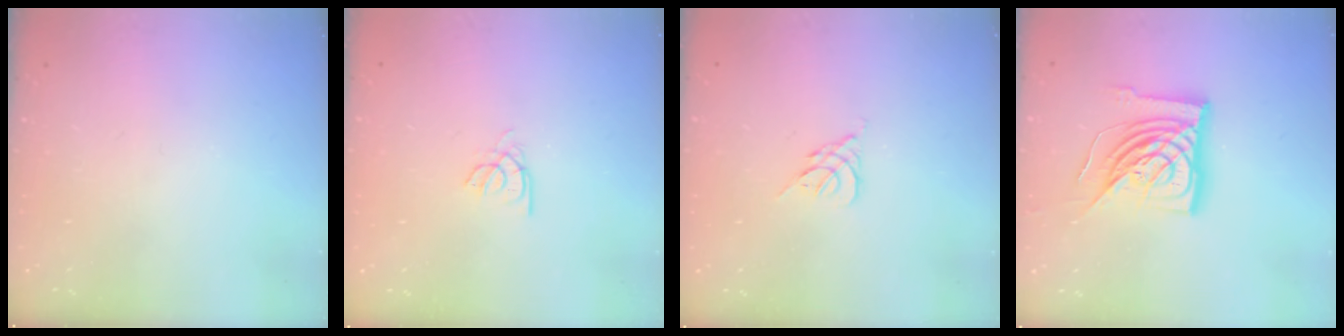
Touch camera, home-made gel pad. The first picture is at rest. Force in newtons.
{"total": 2.2, "press": 2.1, "slide": 0.4}
{"total": 2.6, "press": 2.5, "slide": 0.7}
{"total": 18.6, "press": 18.5, "slide": 2.2}